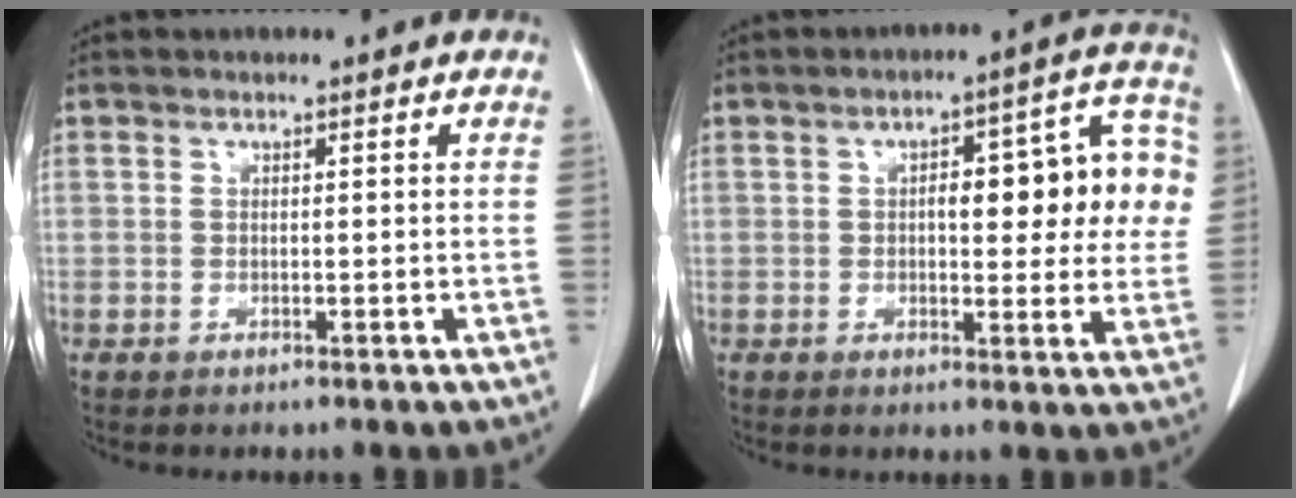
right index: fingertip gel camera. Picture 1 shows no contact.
{"total": 13.3, "force": [1.8, 4.7, 12.4], "torque": [-0.145, 0.038, 0.023]}